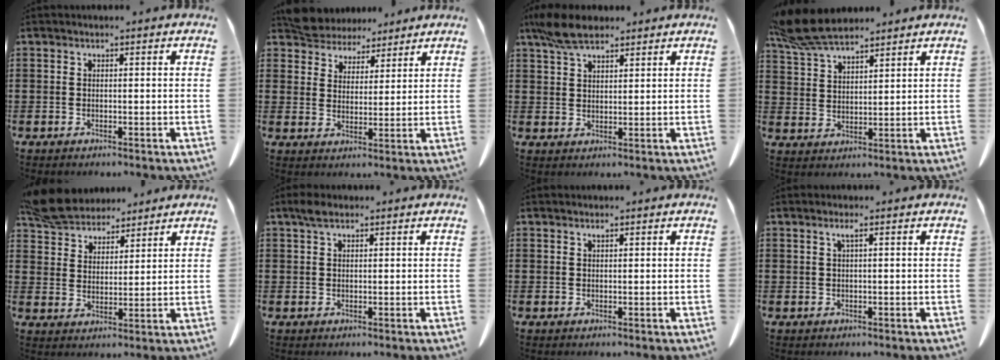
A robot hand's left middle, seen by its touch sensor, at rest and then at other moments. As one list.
[{"total": 5.5, "force": [5.2, 1.6, 0.0], "torque": [-0.026, -0.021, 0.101]}, {"total": 6.3, "force": [4.7, 2.3, 3.5], "torque": [-0.081, -0.002, 0.089]}, {"total": 8.0, "force": [6.8, 1.8, 3.7], "torque": [-0.093, -0.013, 0.131]}, {"total": 7.9, "force": [7.2, 2.4, 2.0], "torque": [-0.072, -0.018, 0.139]}, {"total": 1.9, "force": [1.2, 0.8, 1.3], "torque": [-0.030, 0.003, 0.022]}, {"total": 0.7, "force": [0.4, 0.0, 0.5], "torque": [-0.011, -0.002, 0.010]}, {"total": 1.2, "force": [0.4, -0.1, 1.1], "torque": [-0.022, -0.001, 0.007]}]